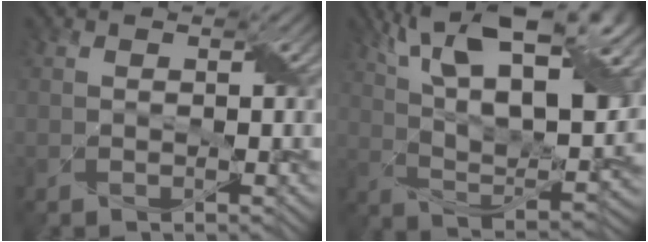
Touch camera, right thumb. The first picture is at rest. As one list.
[{"total": 18.2, "force": [8.9, 7.3, 14.2], "torque": [-0.258, 0.042, 0.138]}]